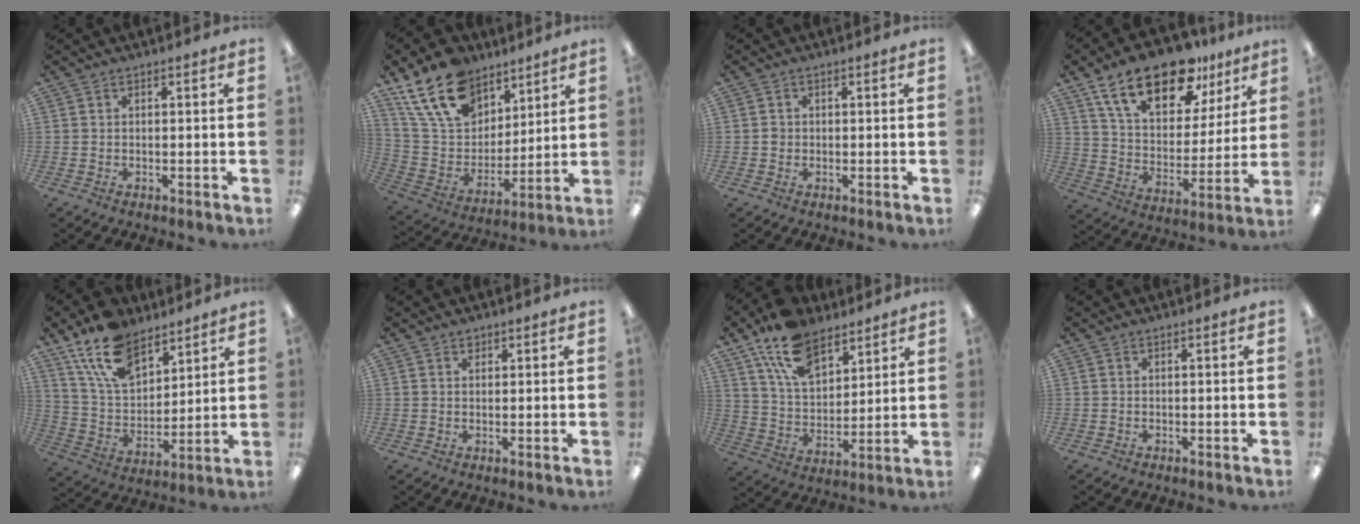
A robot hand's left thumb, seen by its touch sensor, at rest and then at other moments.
{"total": 19.6, "force": [13.2, 11.7, 8.4], "torque": [-0.165, -0.064, 0.248]}
{"total": 1.0, "force": [0.0, 1.0, 0.3], "torque": [-0.005, 0.005, -0.002]}
{"total": 20.3, "force": [13.4, 9.8, 11.7], "torque": [-0.200, -0.062, 0.234]}
{"total": 16.2, "force": [11.1, 8.7, 8.0], "torque": [-0.158, -0.043, 0.208]}
{"total": 1.2, "force": [1.0, 0.7, 0.3], "torque": [0.002, -0.002, 0.017]}
{"total": 15.7, "force": [10.6, 8.6, 7.8], "torque": [-0.152, -0.043, 0.198]}
{"total": 0.0}